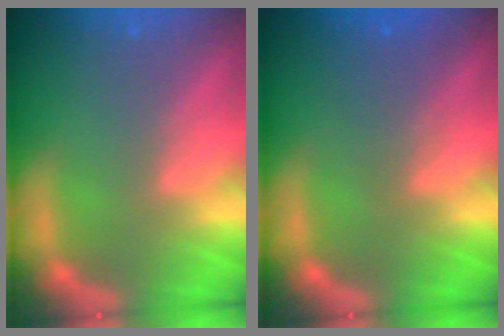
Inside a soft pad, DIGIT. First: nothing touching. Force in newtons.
{"total": 2.5}